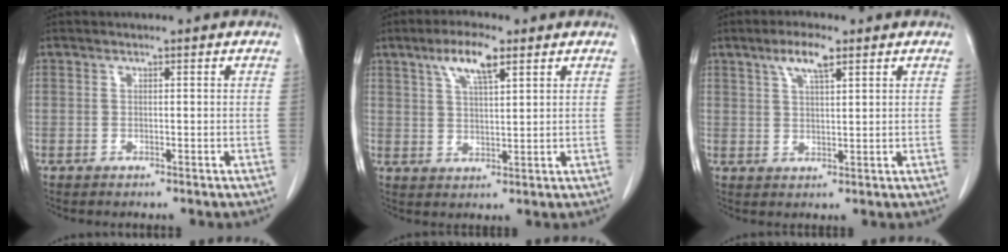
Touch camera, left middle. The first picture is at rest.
{"total": 6.6, "force": [3.8, 1.4, 5.2], "torque": [-0.102, 0.008, 0.070]}
{"total": 5.0, "force": [3.0, 1.0, 3.9], "torque": [-0.076, 0.006, 0.054]}